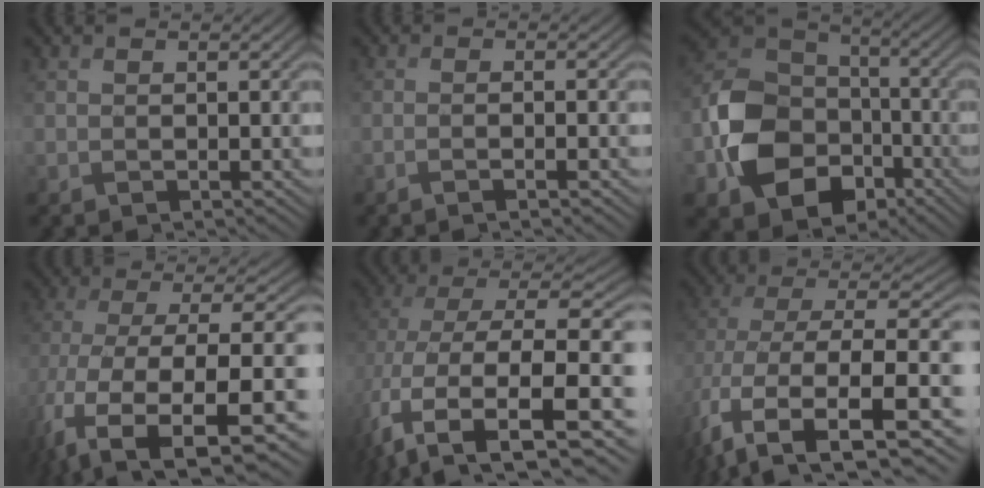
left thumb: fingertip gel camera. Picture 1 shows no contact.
{"total": 2.2, "force": [-0.8, 0.3, 2.0], "torque": [-0.030, 0.004, -0.025]}
{"total": 13.8, "force": [-4.6, 10.6, 7.6], "torque": [-0.173, -0.032, -0.094]}
{"total": 15.0, "force": [-6.0, 6.2, 12.3], "torque": [-0.290, -0.035, -0.082]}
{"total": 14.3, "force": [-2.9, 8.1, 11.4], "torque": [-0.281, -0.022, -0.035]}
{"total": 13.9, "force": [-2.5, 8.5, 10.7], "torque": [-0.277, -0.023, -0.029]}